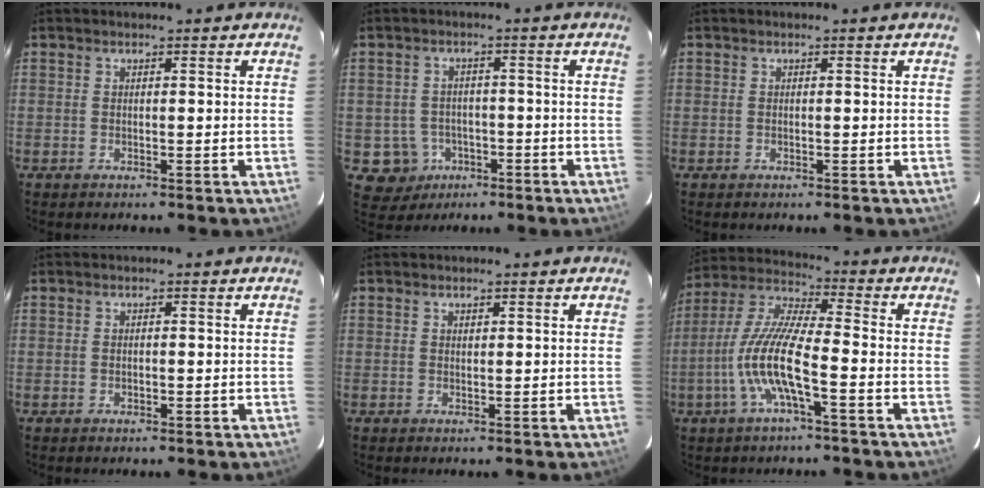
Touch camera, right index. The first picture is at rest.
{"total": 5.8, "force": [-2.2, 5.4, 0.8], "torque": [-0.030, 0.015, -0.021]}
{"total": 0.0}
{"total": 0.8, "force": [-0.2, 0.5, 0.5], "torque": [-0.010, 0.002, -0.002]}
{"total": 0.5, "force": [0.4, 0.3, 0.2], "torque": [-0.003, 0.002, 0.008]}
{"total": 12.2, "force": [-4.1, 1.7, 11.3], "torque": [-0.240, 0.002, -0.084]}